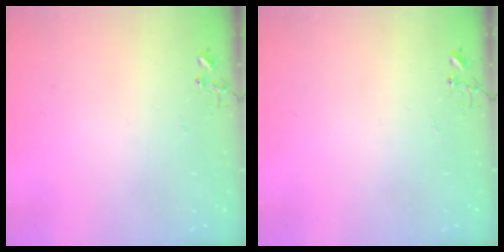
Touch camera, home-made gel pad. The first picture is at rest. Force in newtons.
{"total": 0.0}